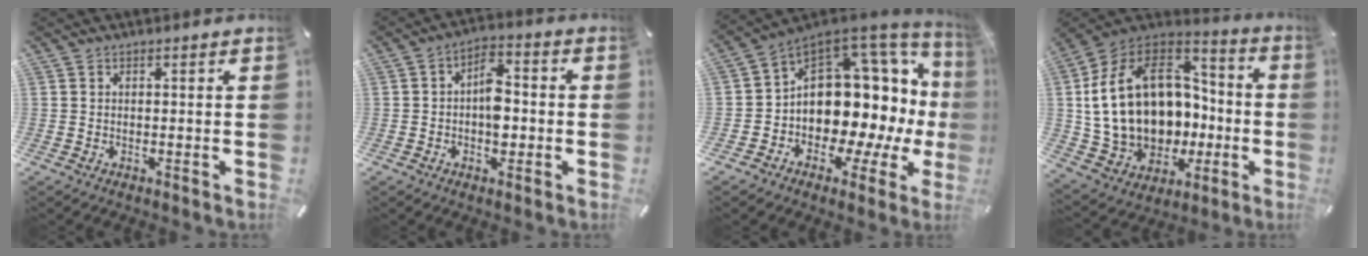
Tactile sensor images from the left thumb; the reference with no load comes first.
{"total": 7.0, "force": [-1.2, 4.4, 5.3], "torque": [-0.075, 0.005, -0.026]}
{"total": 17.0, "force": [2.4, 12.3, 11.5], "torque": [-0.160, -0.059, 0.060]}
{"total": 21.6, "force": [0.7, 16.9, 13.5], "torque": [-0.283, -0.010, 0.038]}